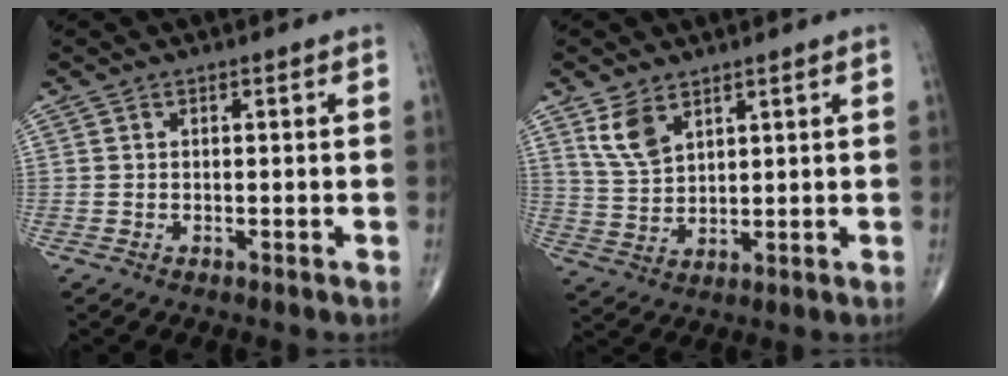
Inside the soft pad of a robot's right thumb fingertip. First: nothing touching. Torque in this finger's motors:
{"motor_torque": [-0.74, 0.90, 0.07, -0.05, 0.07]}